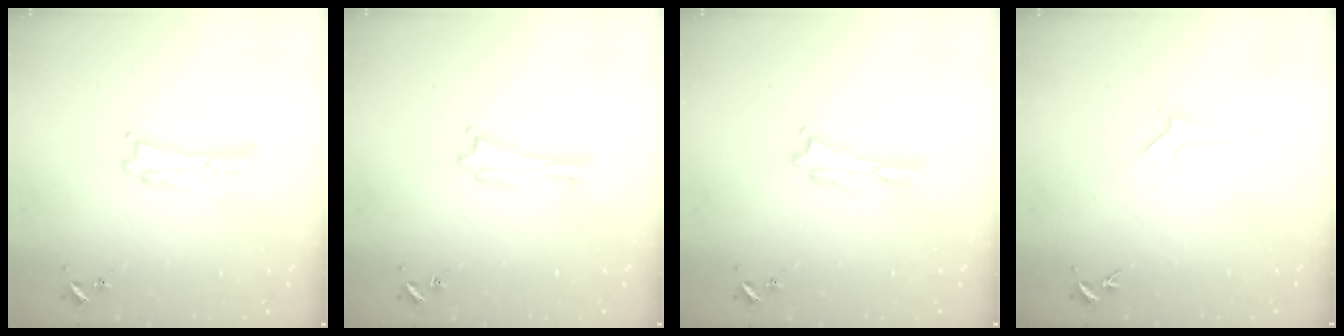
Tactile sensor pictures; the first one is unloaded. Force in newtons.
{"total": 0.6, "press": 0.6, "slide": 0.1}
{"total": 0.0}
{"total": 2.8, "press": 2.8, "slide": 0.4}